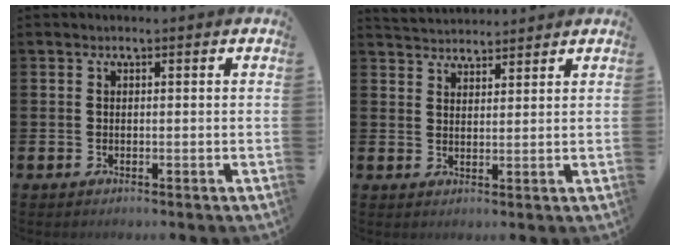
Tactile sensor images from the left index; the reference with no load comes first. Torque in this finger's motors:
{"motor_torque": [0.06, -0.23, 0.10, 0.08]}